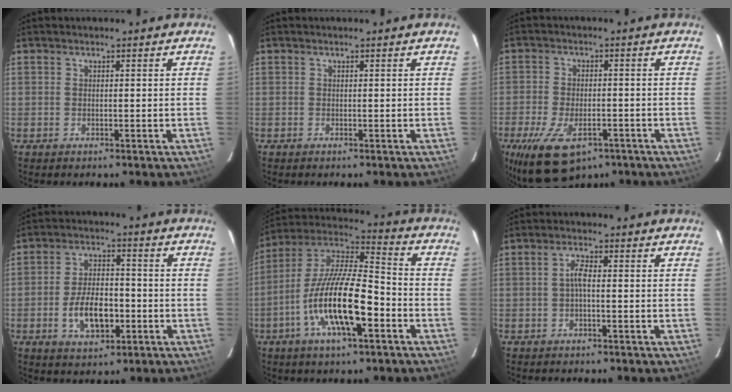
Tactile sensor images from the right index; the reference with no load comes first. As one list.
[{"total": 0.0}, {"total": 13.2, "force": [-7.6, 6.7, 8.5], "torque": [-0.188, -0.030, -0.121]}, {"total": 9.3, "force": [-3.0, 4.8, 7.4], "torque": [-0.146, 0.009, -0.044]}, {"total": 17.9, "force": [-6.6, 5.1, 15.9], "torque": [-0.305, -0.011, -0.130]}, {"total": 2.1, "force": [-0.5, 0.5, 2.0], "torque": [-0.042, 0.007, -0.010]}]